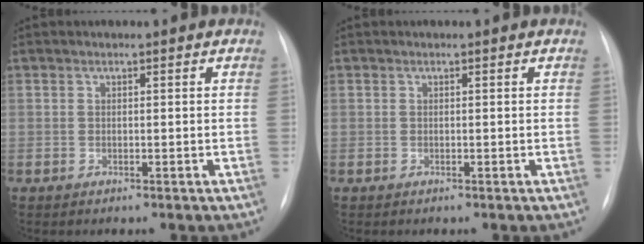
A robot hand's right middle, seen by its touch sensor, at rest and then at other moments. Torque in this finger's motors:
{"motor_torque": [0.05, -0.03, 0.01, 0.00]}